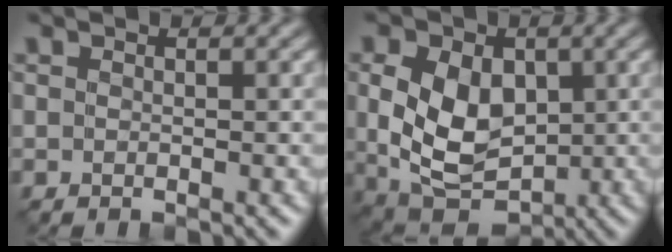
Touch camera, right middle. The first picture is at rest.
{"total": 8.1, "force": [0.3, 5.7, 5.7], "torque": [-0.122, -0.015, 0.007]}